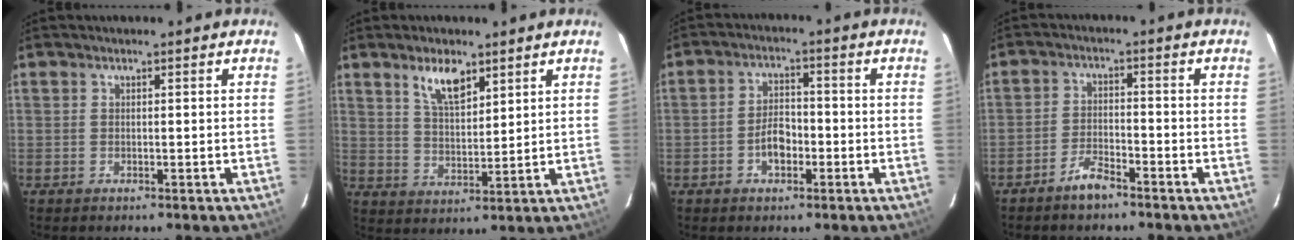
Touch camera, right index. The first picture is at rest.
{"total": 6.9, "force": [4.4, 2.7, 4.6], "torque": [-0.080, 0.002, 0.087]}
{"total": 4.9, "force": [-2.1, 2.9, 3.3], "torque": [-0.067, 0.008, -0.033]}
{"total": 4.4, "force": [-3.7, 1.2, 2.1], "torque": [-0.056, 0.006, -0.070]}